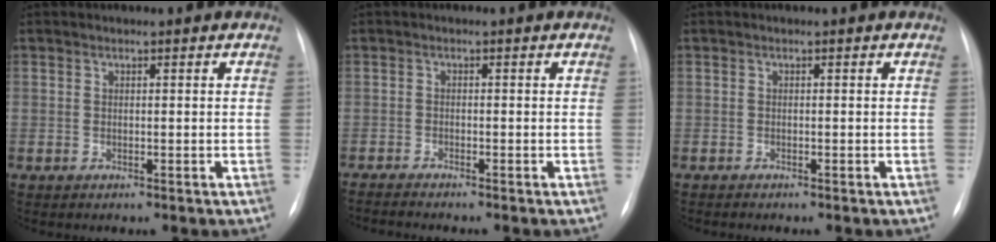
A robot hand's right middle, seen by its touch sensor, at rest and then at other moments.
{"total": 4.2, "force": [-3.8, -0.4, 1.8], "torque": [-0.023, -0.009, -0.060]}
{"total": 0.8, "force": [-0.7, 0.0, 0.3], "torque": [-0.006, -0.002, -0.012]}